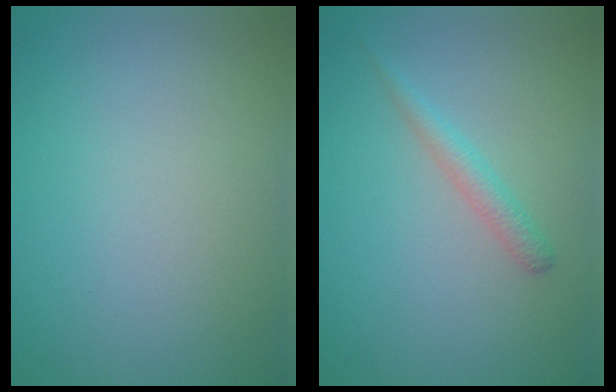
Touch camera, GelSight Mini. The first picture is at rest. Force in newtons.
{"total": 1.6, "press": 1.6, "slide": 0.1}